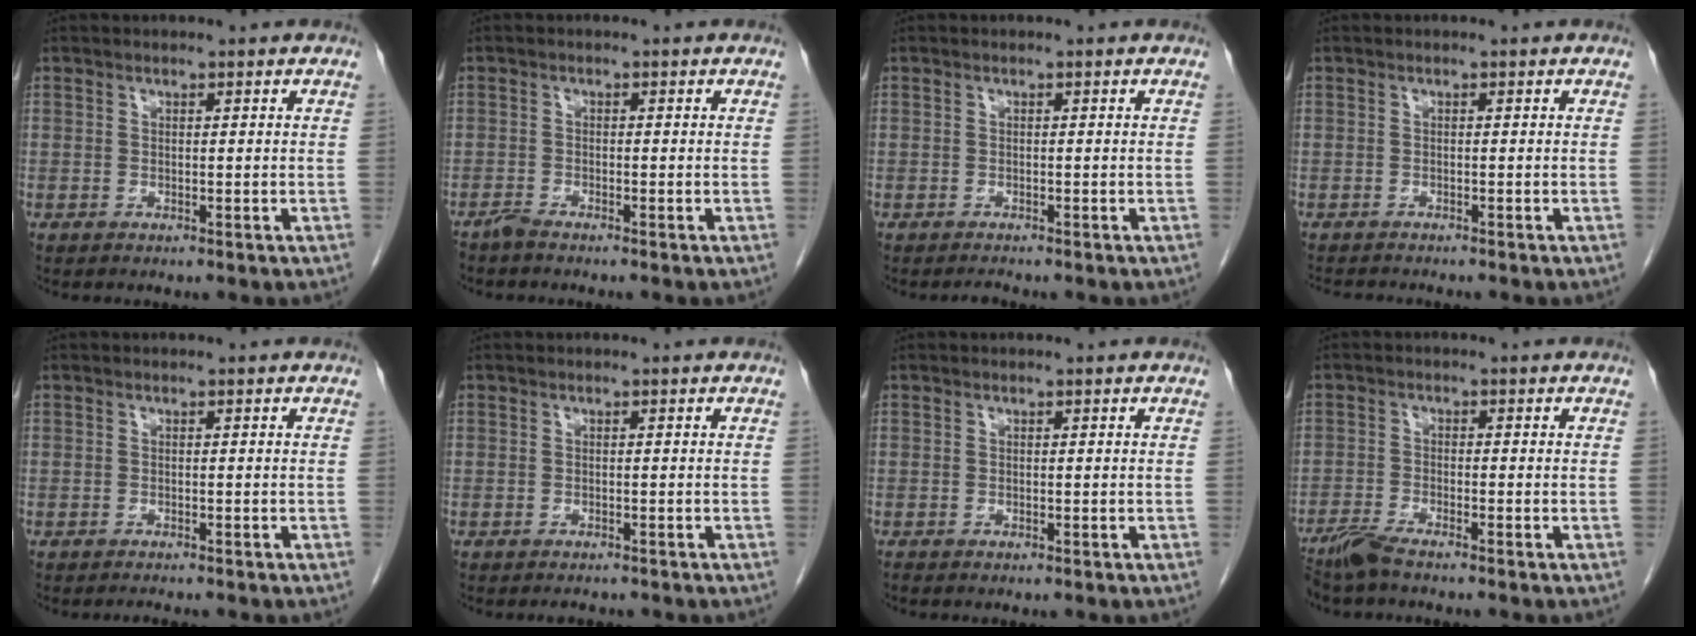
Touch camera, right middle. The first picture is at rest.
{"total": 1.2, "force": [-1.2, -0.1, 0.3], "torque": [-0.010, -0.002, -0.024]}
{"total": 0.6, "force": [-0.6, -0.1, 0.1], "torque": [-0.005, -0.004, -0.007]}
{"total": 3.8, "force": [-3.5, 0.4, 1.3], "torque": [-0.014, -0.009, -0.053]}
{"total": 1.0, "force": [-1.0, -0.1, 0.2], "torque": [-0.005, -0.003, -0.012]}
{"total": 1.2, "force": [-1.2, 0.3, 0.2], "torque": [-0.004, -0.003, -0.013]}
{"total": 0.0}
{"total": 3.5, "force": [-3.1, 0.0, 1.7], "torque": [-0.041, -0.011, -0.064]}